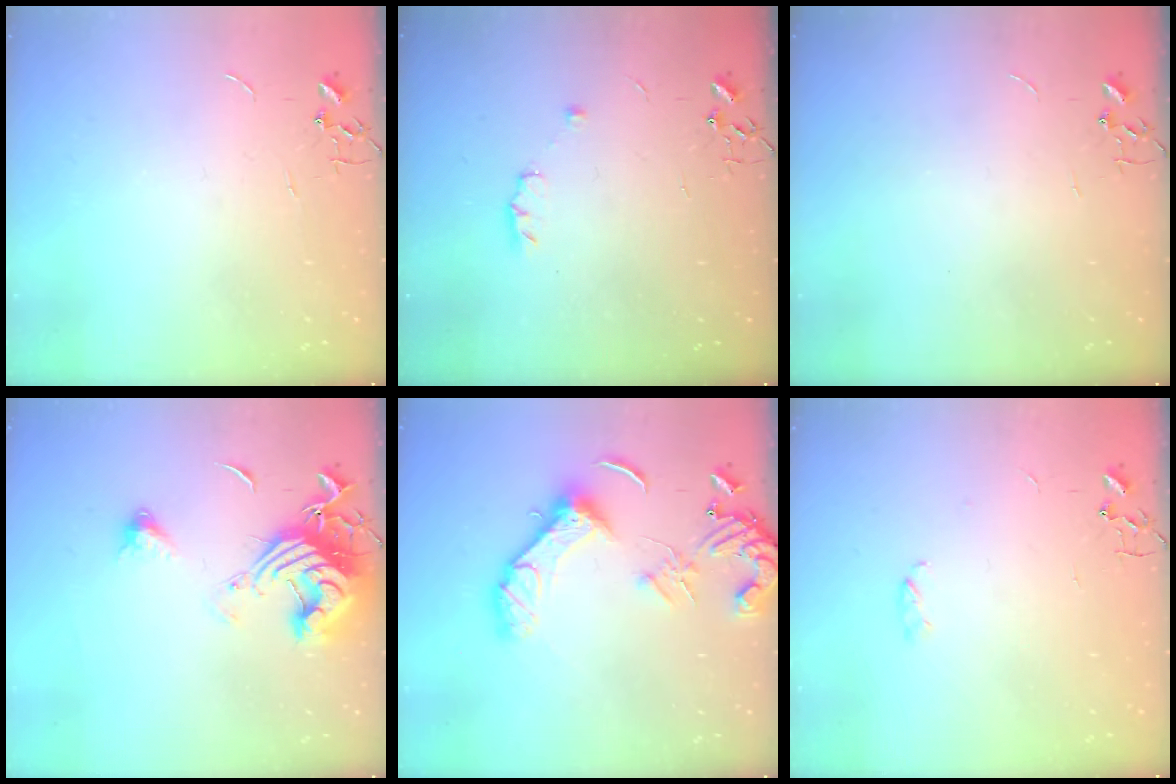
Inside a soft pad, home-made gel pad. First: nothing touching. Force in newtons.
{"total": 4.9, "press": 4.8, "slide": 0.8}
{"total": 0.0}
{"total": 15.3, "press": 15.2, "slide": 1.8}
{"total": 14.4, "press": 14.3, "slide": 2.1}
{"total": 4.1, "press": 3.9, "slide": 1.2}